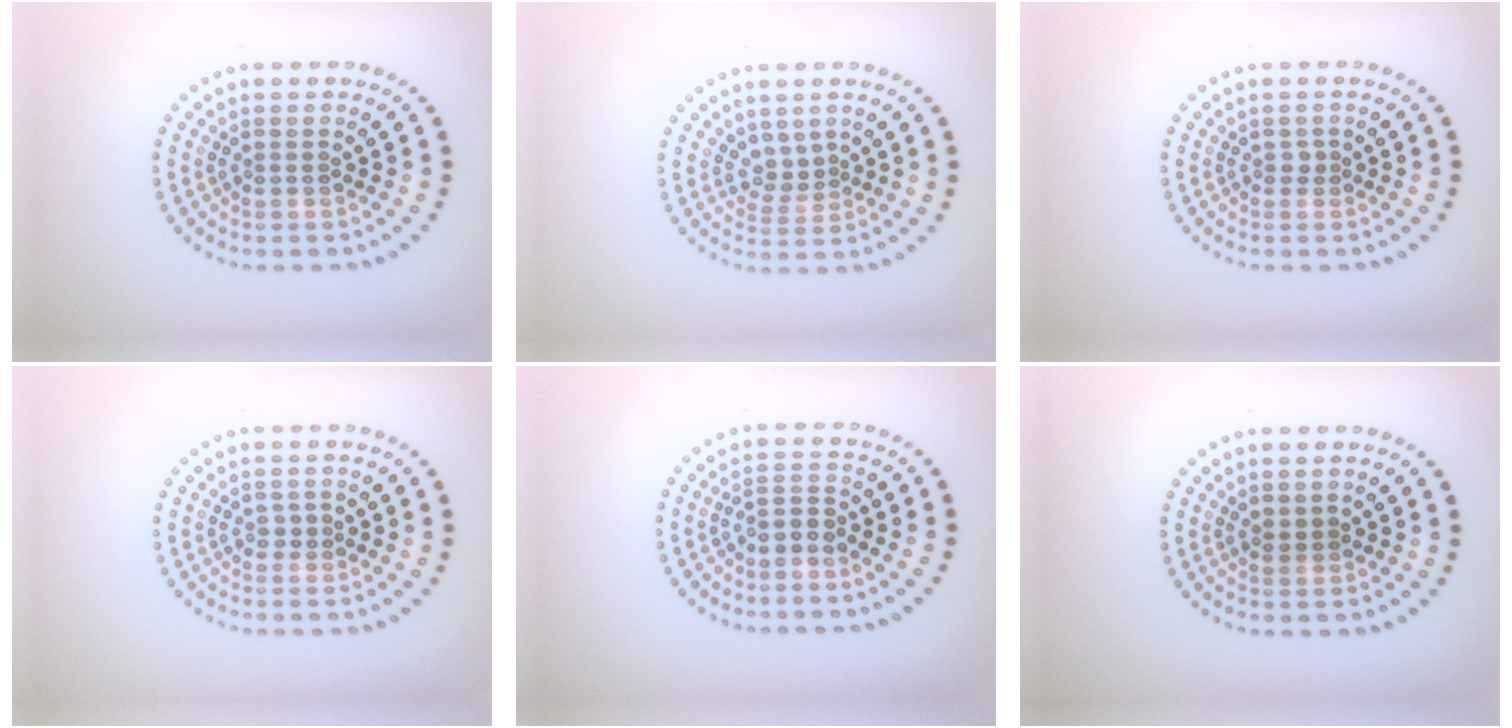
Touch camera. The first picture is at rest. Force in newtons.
{"total": 1.9, "press": 1.3, "slide": 1.4}
{"total": 0.5, "press": 0.4, "slide": 0.3}
{"total": 0.9, "press": 0.9, "slide": 0.2}
{"total": 2.0, "press": 1.5, "slide": 1.4}
{"total": 0.9, "press": 0.9, "slide": 0.2}